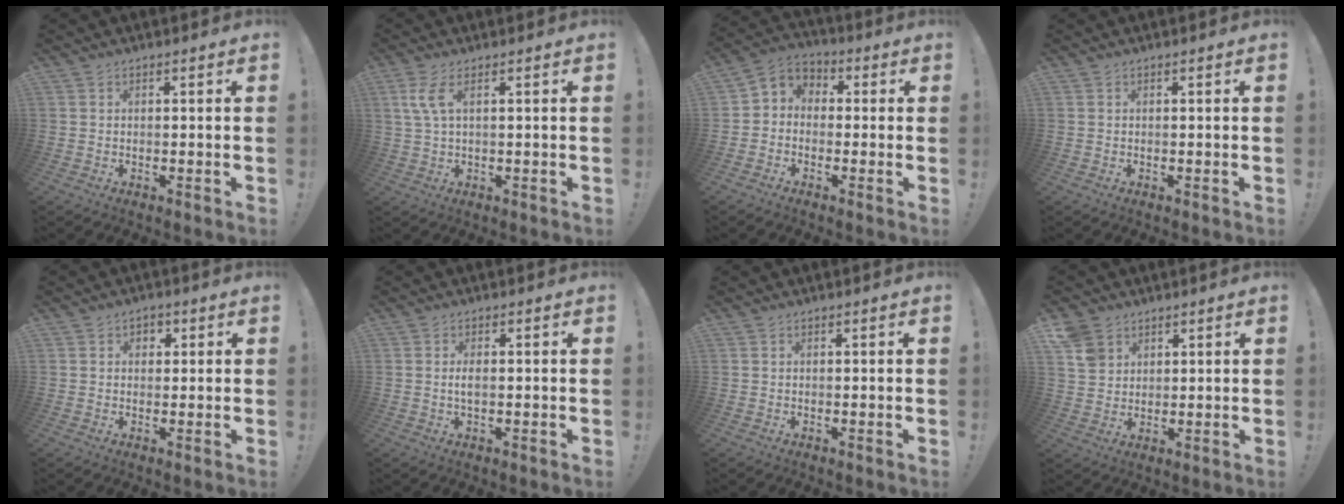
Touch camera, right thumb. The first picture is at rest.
{"total": 5.3, "force": [1.8, 1.6, 4.7], "torque": [-0.097, -0.002, 0.032]}
{"total": 5.1, "force": [-2.6, 4.2, 1.4], "torque": [-0.028, 0.015, -0.045]}
{"total": 0.0}
{"total": 2.3, "force": [0.5, 2.1, 0.8], "torque": [-0.004, -0.002, 0.005]}
{"total": 2.1, "force": [-0.2, 0.7, 2.0], "torque": [-0.029, -0.001, -0.005]}
{"total": 0.0}
{"total": 7.0, "force": [4.1, 5.2, 2.2], "torque": [-0.041, -0.013, 0.084]}